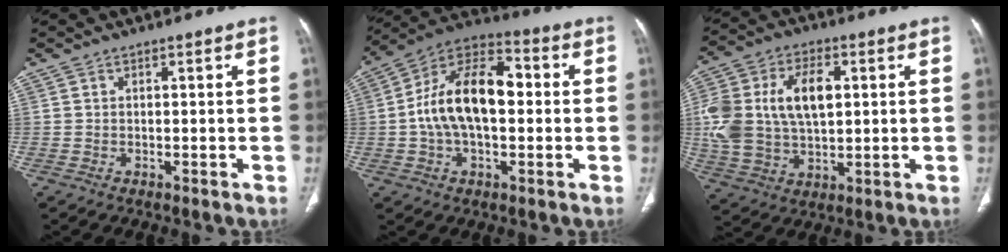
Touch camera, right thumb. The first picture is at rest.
{"total": 16.8, "force": [0.5, 9.5, 13.8], "torque": [-0.232, 0.038, -0.003]}
{"total": 18.2, "force": [2.9, 11.2, 14.0], "torque": [-0.284, 0.009, 0.058]}